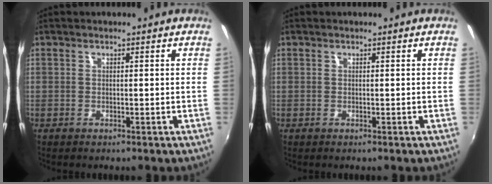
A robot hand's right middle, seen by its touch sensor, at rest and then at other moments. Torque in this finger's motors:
{"motor_torque": [0.00, 0.00, 0.00, -0.01]}